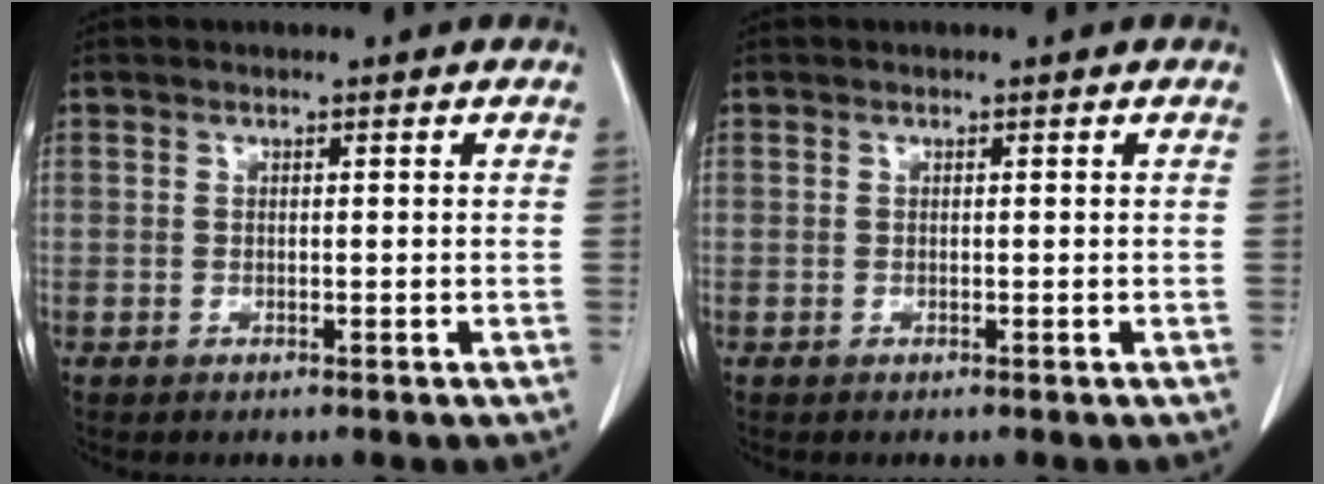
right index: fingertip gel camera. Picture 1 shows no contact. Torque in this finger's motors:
{"motor_torque": [0.00, 0.00, 0.00, 0.00]}